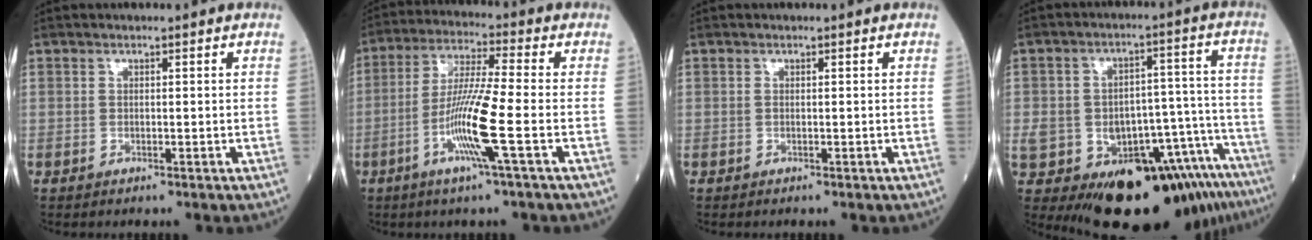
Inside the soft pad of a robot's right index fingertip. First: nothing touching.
{"total": 9.6, "force": [-3.2, -1.4, 9.0], "torque": [-0.176, -0.009, -0.067]}
{"total": 0.0}
{"total": 20.0, "force": [-13.1, 7.9, 13.0], "torque": [-0.159, 0.036, -0.170]}